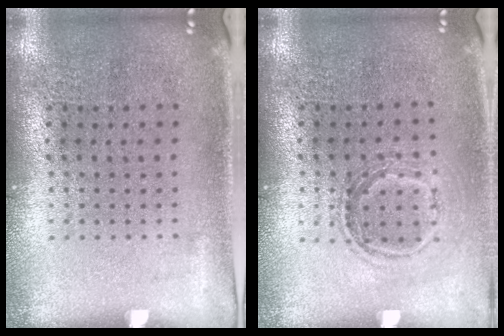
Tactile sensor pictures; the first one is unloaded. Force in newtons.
{"total": 1.2, "press": 1.1, "slide": 0.5}